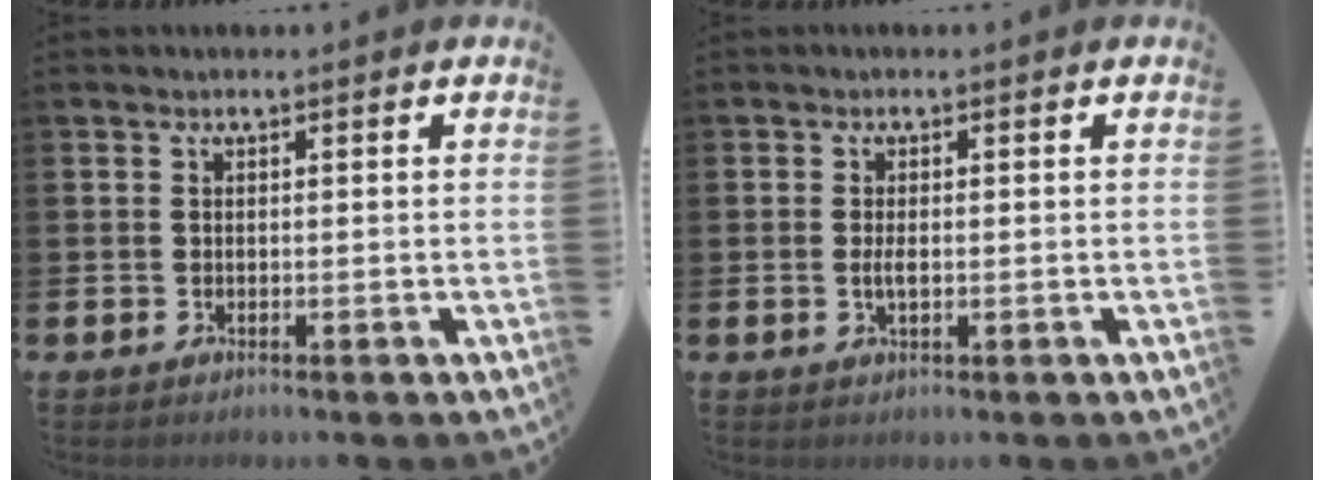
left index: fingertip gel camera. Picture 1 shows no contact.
{"total": 1.8, "force": [0.0, 0.7, 1.7], "torque": [-0.032, 0.002, -0.002]}